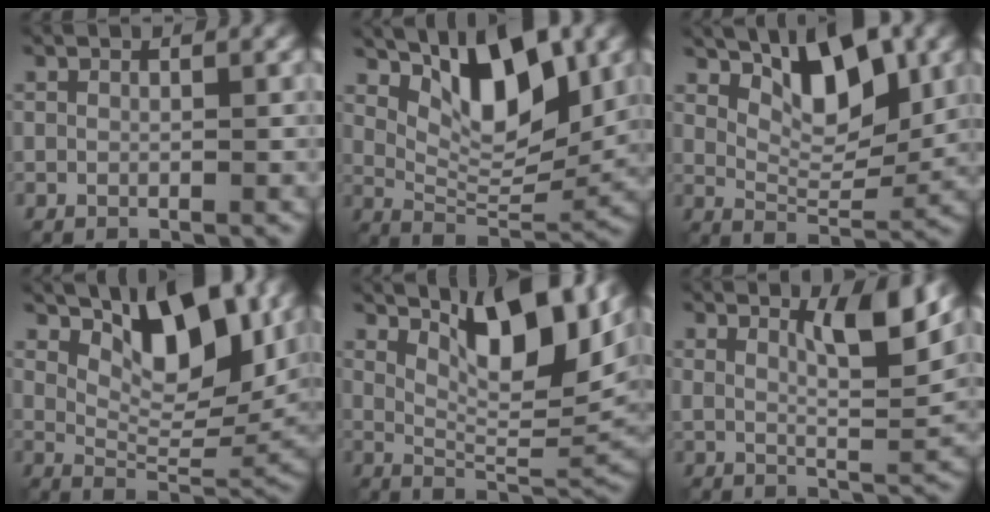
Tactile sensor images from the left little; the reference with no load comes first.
{"total": 7.8, "force": [3.7, 3.2, 6.1], "torque": [-0.098, -0.008, 0.065]}
{"total": 6.6, "force": [3.4, 2.8, 5.0], "torque": [-0.079, -0.004, 0.053]}
{"total": 8.8, "force": [4.4, 3.5, 6.7], "torque": [-0.102, -0.004, 0.076]}
{"total": 9.0, "force": [4.4, 2.7, 7.4], "torque": [-0.115, -0.001, 0.075]}
{"total": 4.6, "force": [2.8, 0.9, 3.6], "torque": [-0.061, -0.008, 0.047]}